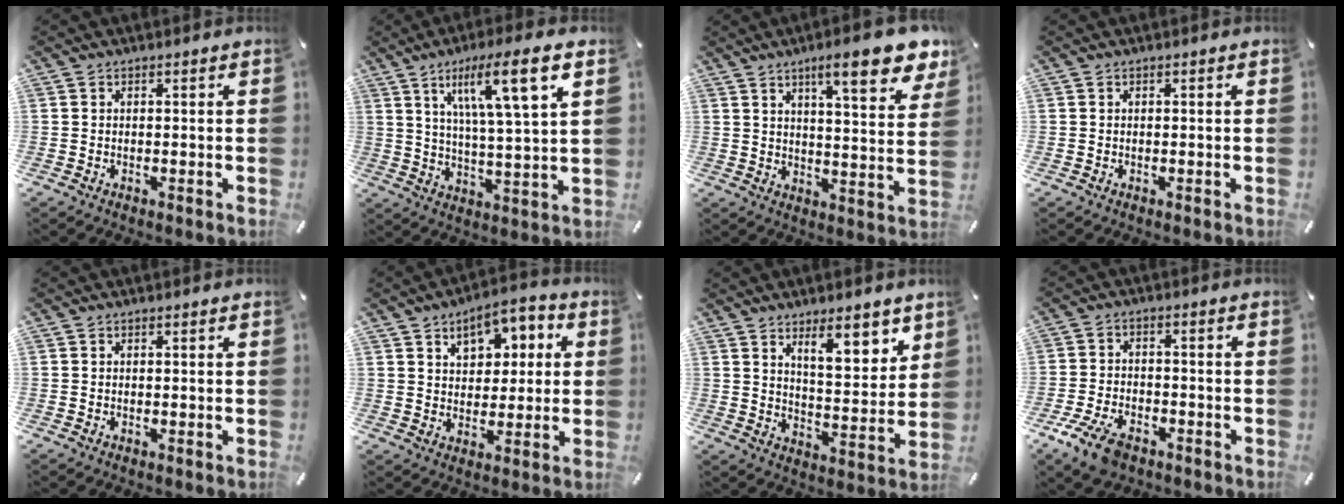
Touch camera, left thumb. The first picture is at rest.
{"total": 12.9, "force": [7.3, 1.4, 10.5], "torque": [-0.179, -0.025, 0.111]}
{"total": 14.0, "force": [9.0, 3.6, 10.1], "torque": [-0.150, -0.043, 0.143]}
{"total": 0.0}
{"total": 0.0}
{"total": 8.7, "force": [3.9, 6.4, 4.5], "torque": [-0.060, -0.013, 0.062]}
{"total": 10.2, "force": [7.6, 3.8, 5.7], "torque": [-0.063, -0.053, 0.126]}
{"total": 8.2, "force": [-5.0, 4.4, 4.7], "torque": [-0.108, 0.016, -0.094]}